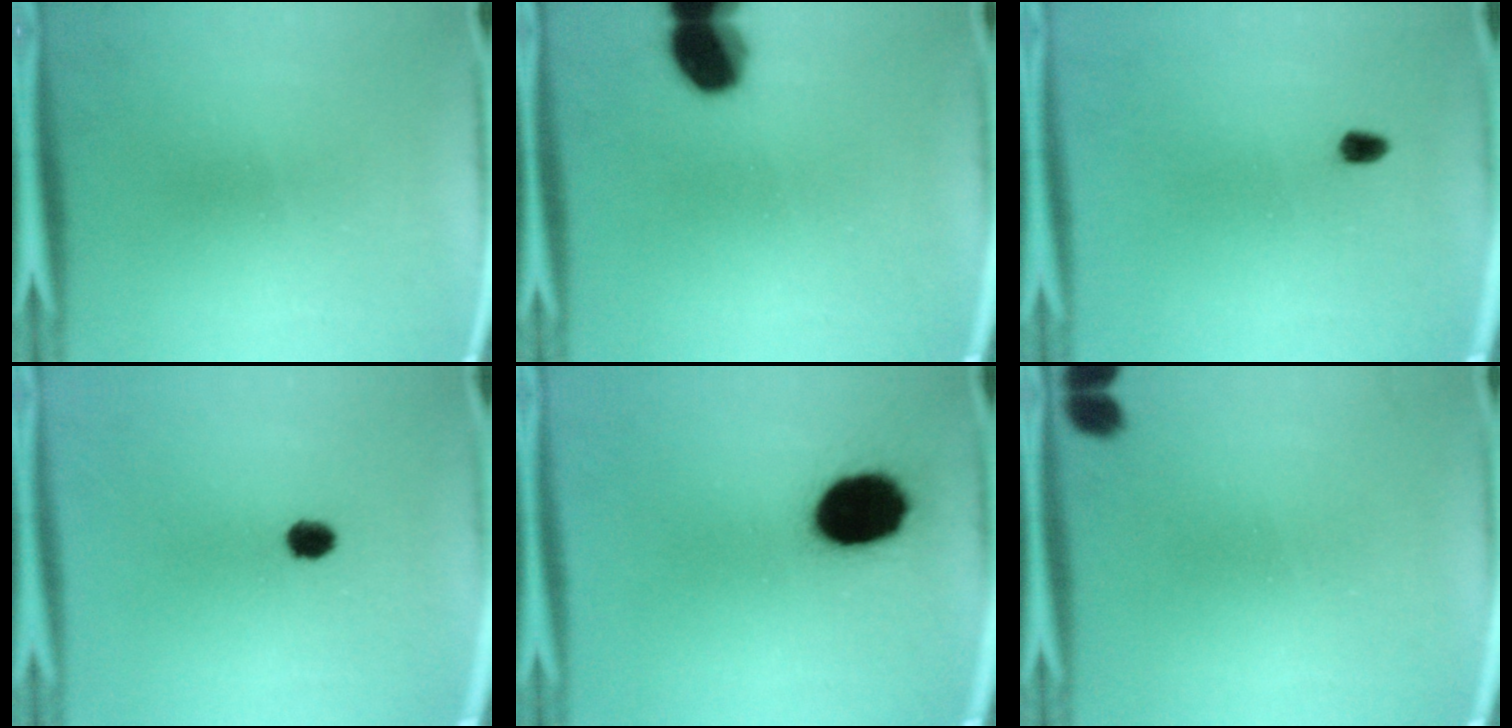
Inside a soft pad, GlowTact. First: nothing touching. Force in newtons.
{"total": 10.9}
{"total": 1.5}
{"total": 3.1}
{"total": 15.9}
{"total": 3.1}